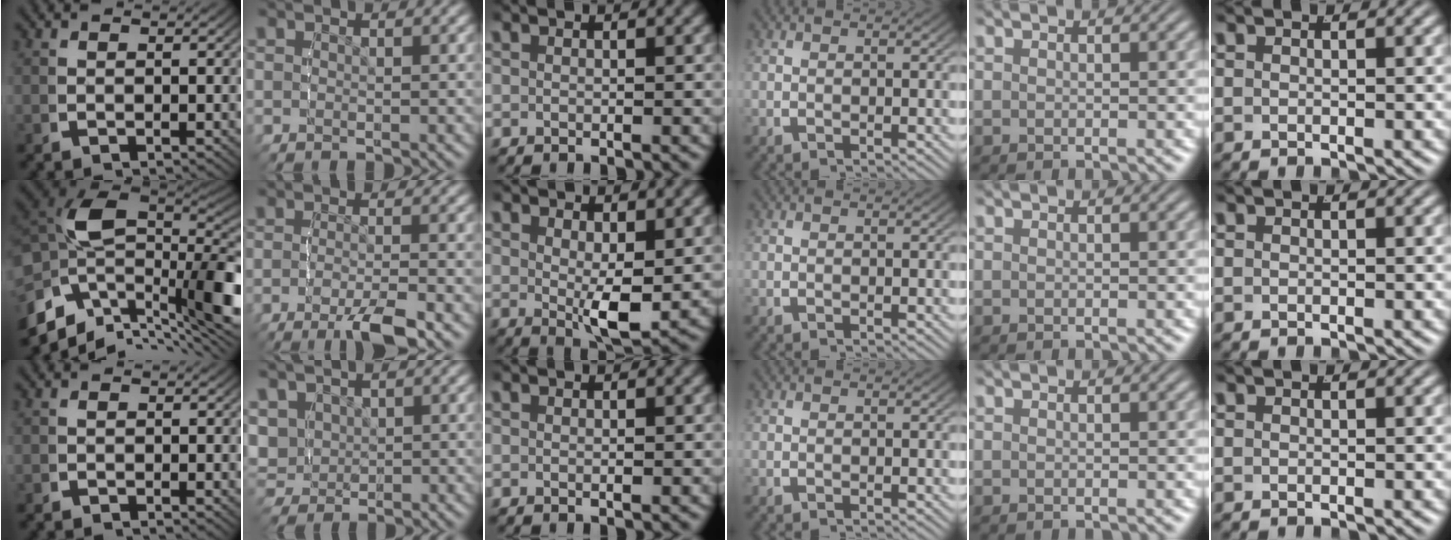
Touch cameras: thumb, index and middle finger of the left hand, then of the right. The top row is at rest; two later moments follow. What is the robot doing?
{"motion": "lift_and_place", "object": "stress ball aka squeeze ball"}